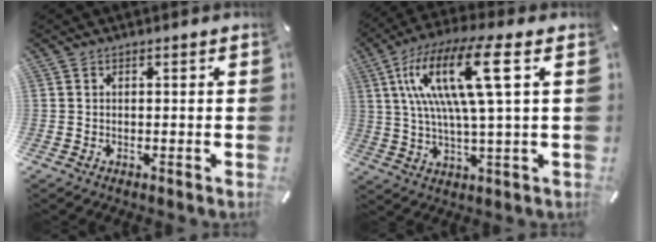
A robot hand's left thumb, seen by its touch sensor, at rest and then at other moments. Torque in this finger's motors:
{"motor_torque": [1.86, 3.15, 2.55, -0.21, 0.78]}